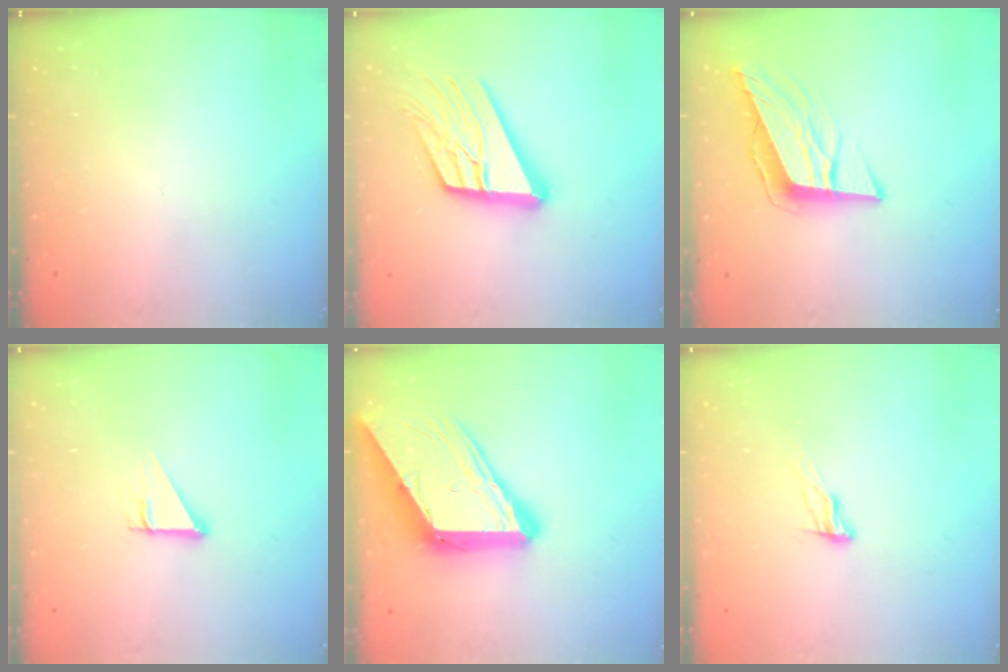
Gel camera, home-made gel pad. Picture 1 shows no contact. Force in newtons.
{"total": 17.6, "press": 17.5, "slide": 2.2}
{"total": 11.2, "press": 10.6, "slide": 3.7}
{"total": 2.5, "press": 2.5, "slide": 0.1}
{"total": 17.5, "press": 17.4, "slide": 1.7}
{"total": 5.1, "press": 5.1, "slide": 0.5}